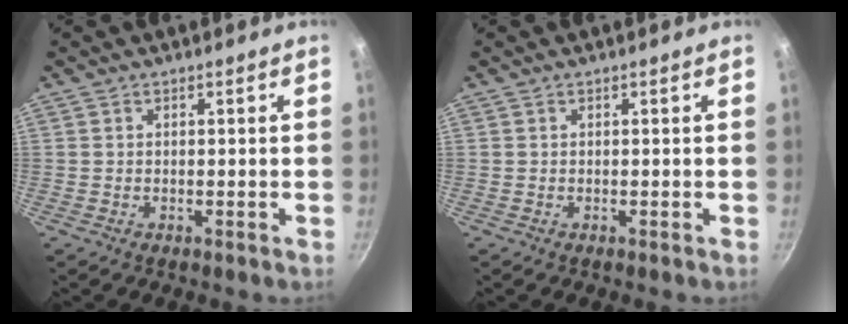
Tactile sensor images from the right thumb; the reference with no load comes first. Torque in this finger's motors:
{"motor_torque": [0.00, 0.00, 0.28, -0.28, 0.04]}